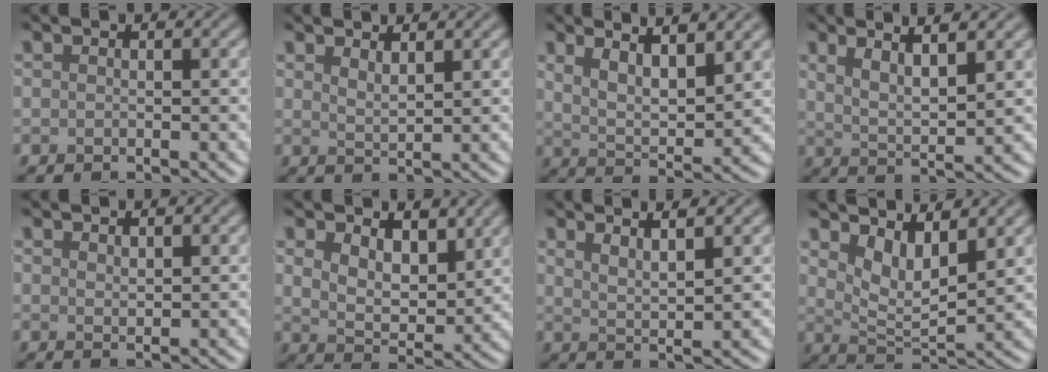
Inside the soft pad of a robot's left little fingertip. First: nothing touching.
{"total": 1.7, "force": [1.4, 0.4, 0.9], "torque": [-0.015, -0.001, 0.026]}
{"total": 5.7, "force": [3.4, 1.4, 4.3], "torque": [-0.074, -0.003, 0.061]}
{"total": 4.3, "force": [2.8, 0.8, 3.2], "torque": [-0.053, -0.001, 0.051]}
{"total": 0.8, "force": [0.6, 0.2, 0.3], "torque": [-0.008, -0.001, 0.014]}
{"total": 5.2, "force": [2.8, 2.8, 3.4], "torque": [-0.070, -0.013, 0.041]}
{"total": 3.2, "force": [2.2, 0.6, 2.2], "torque": [-0.031, 0.002, 0.035]}
{"total": 4.4, "force": [2.4, 1.8, 3.2], "torque": [-0.067, -0.014, 0.045]}